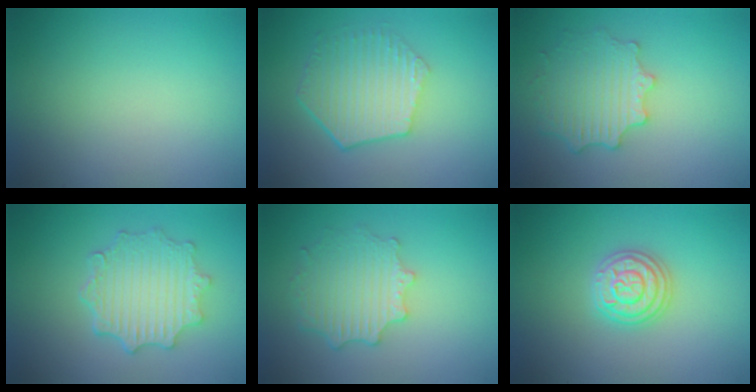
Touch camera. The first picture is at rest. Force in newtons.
{"total": 5.4, "press": 4.1, "slide": 3.6}
{"total": 4.5, "press": 4.0, "slide": 2.1}
{"total": 5.1, "press": 4.1, "slide": 2.9}
{"total": 4.2, "press": 3.5, "slide": 2.4}
{"total": 3.5, "press": 3.4, "slide": 0.6}